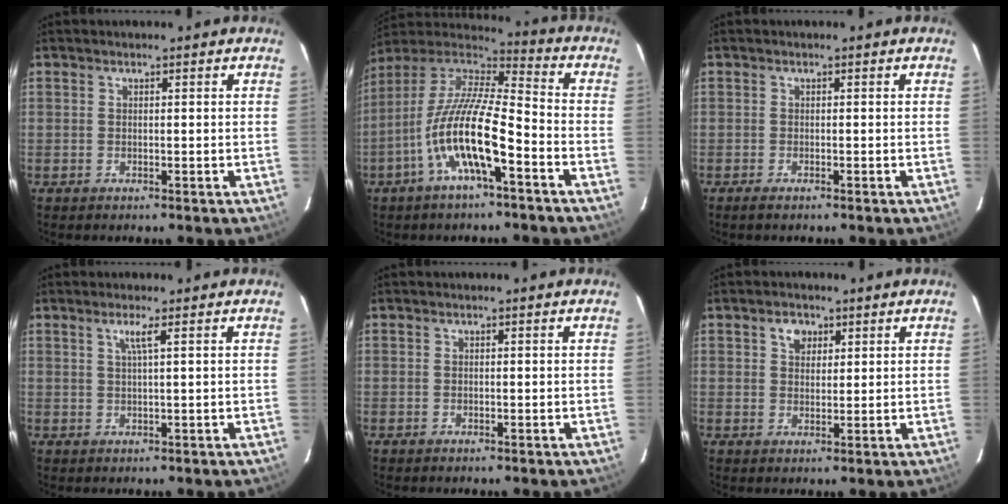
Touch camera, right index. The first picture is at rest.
{"total": 16.5, "force": [-6.7, 3.7, 14.7], "torque": [-0.277, -0.012, -0.135]}
{"total": 1.2, "force": [-1.0, 0.2, 0.7], "torque": [-0.015, -0.004, -0.019]}
{"total": 2.1, "force": [1.0, -0.5, 1.8], "torque": [-0.034, 0.000, 0.020]}
{"total": 0.0}
{"total": 3.4, "force": [1.6, 2.6, 1.5], "torque": [-0.017, 0.010, 0.029]}